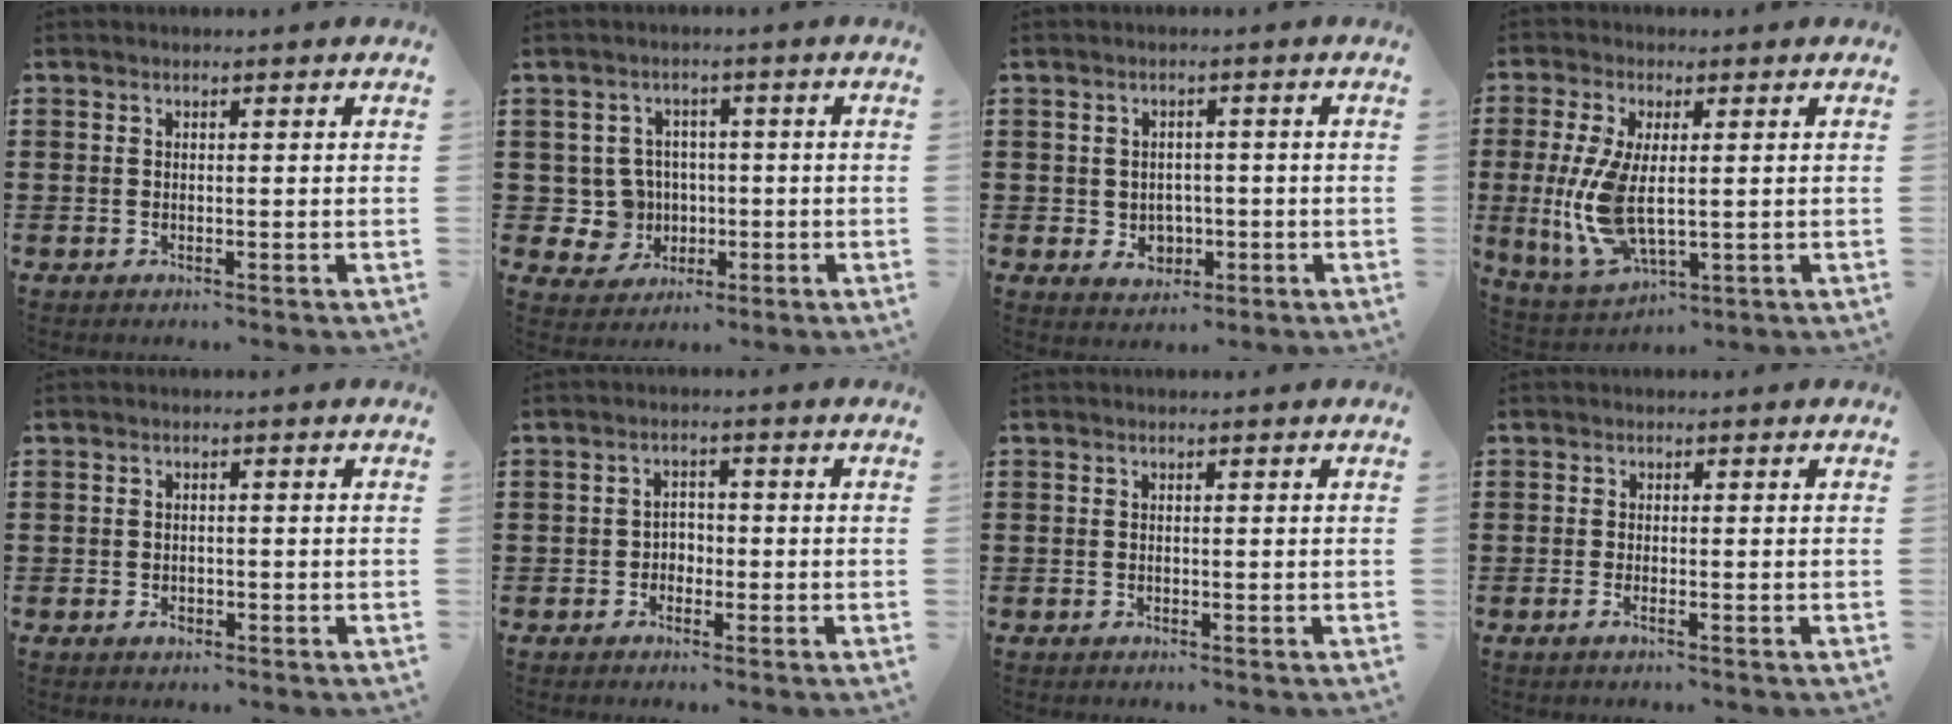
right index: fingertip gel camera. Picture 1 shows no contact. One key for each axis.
{"total": 5.5, "fx": -0.5, "fy": 5.2, "fz": 1.5, "tx": -0.062, "ty": 0.009, "tz": -0.012}
{"total": 2.9, "fx": -0.3, "fy": 2.7, "fz": 0.9, "tx": -0.021, "ty": 0.003, "tz": -0.012}
{"total": 9.6, "fx": 0.1, "fy": 4.5, "fz": 8.6, "tx": -0.203, "ty": -0.018, "tz": 0.002}
{"total": 1.1, "fx": -0.6, "fy": 0.8, "fz": 0.5, "tx": -0.011, "ty": -0.002, "tz": -0.010}
{"total": 2.0, "fx": -1.0, "fy": 1.6, "fz": 0.7, "tx": -0.018, "ty": 0.003, "tz": -0.024}
{"total": 0.0}
{"total": 0.9, "fx": -0.5, "fy": 0.0, "fz": 0.7, "tx": -0.012, "ty": -0.004, "tz": -0.009}